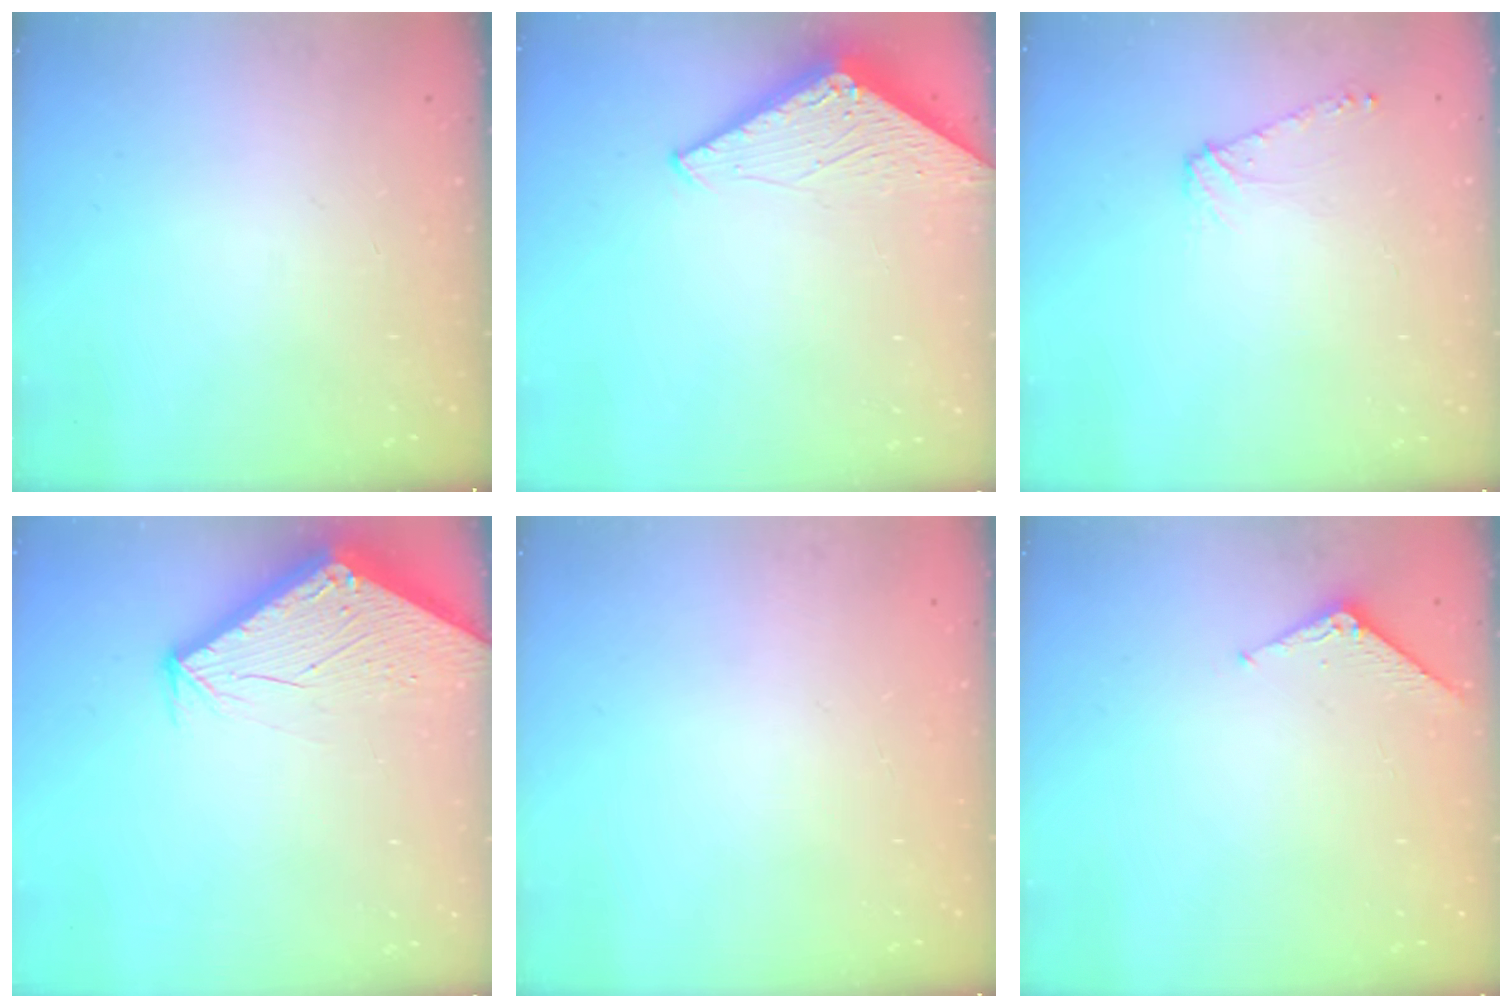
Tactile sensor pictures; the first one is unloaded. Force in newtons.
{"total": 2.9, "press": 2.9, "slide": 0.2}
{"total": 7.9, "press": 7.9, "slide": 0.9}
{"total": 2.5, "press": 2.5, "slide": 0.1}
{"total": 0.0}
{"total": 5.2, "press": 5.2, "slide": 0.4}